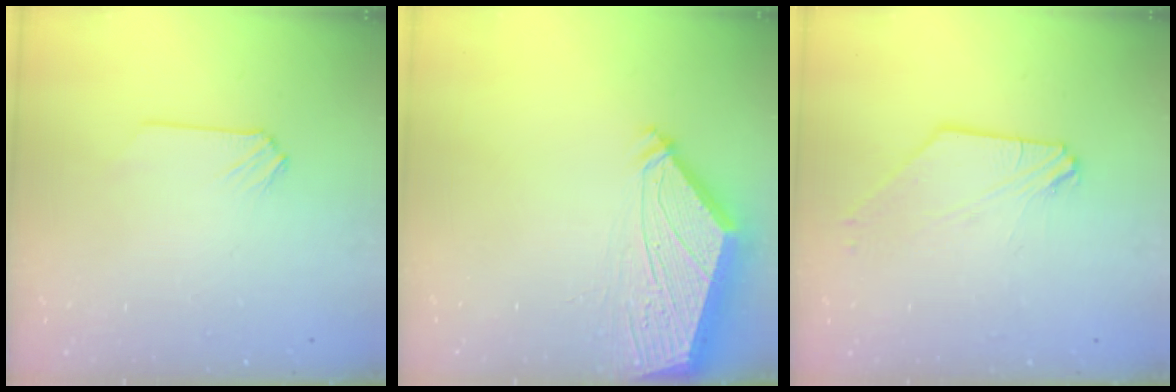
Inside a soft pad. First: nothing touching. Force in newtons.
{"total": 3.7, "press": 3.7, "slide": 0.5}
{"total": 2.6, "press": 2.6, "slide": 0.5}